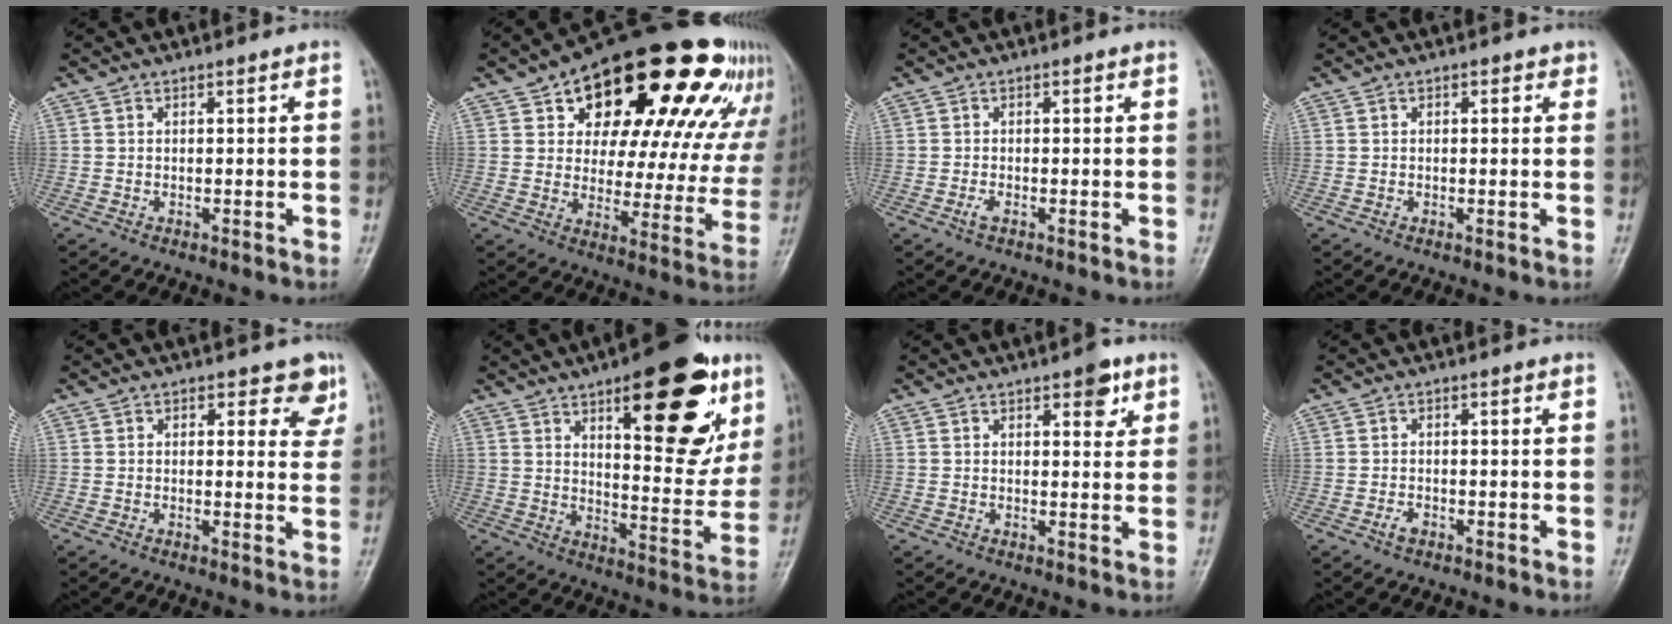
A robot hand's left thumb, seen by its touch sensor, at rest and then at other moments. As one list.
[{"total": 30.2, "force": [16.8, 14.1, 20.8], "torque": [-0.255, -0.014, 0.231]}, {"total": 1.2, "force": [-0.5, 0.4, 1.0], "torque": [-0.021, -0.001, -0.011]}, {"total": 1.5, "force": [0.6, 0.9, 1.0], "torque": [0.000, 0.000, 0.004]}, {"total": 5.1, "force": [2.8, 3.2, 2.8], "torque": [0.011, -0.010, 0.025]}, {"total": 22.7, "force": [10.8, 8.6, 18.0], "torque": [-0.201, -0.041, 0.153]}, {"total": 4.5, "force": [2.4, 2.1, 3.1], "torque": [-0.022, -0.008, 0.026]}, {"total": 1.6, "force": [-0.9, 0.9, 0.9], "torque": [-0.017, 0.004, -0.018]}]